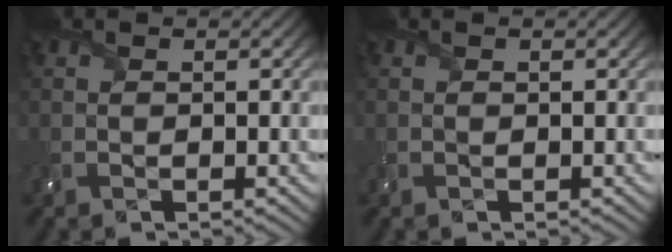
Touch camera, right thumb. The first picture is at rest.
{"total": 0.0}